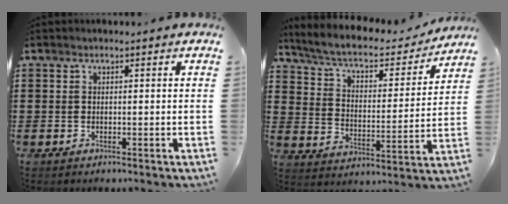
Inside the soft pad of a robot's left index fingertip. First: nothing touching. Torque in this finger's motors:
{"motor_torque": [1.08, -1.06, 0.25, 0.07]}